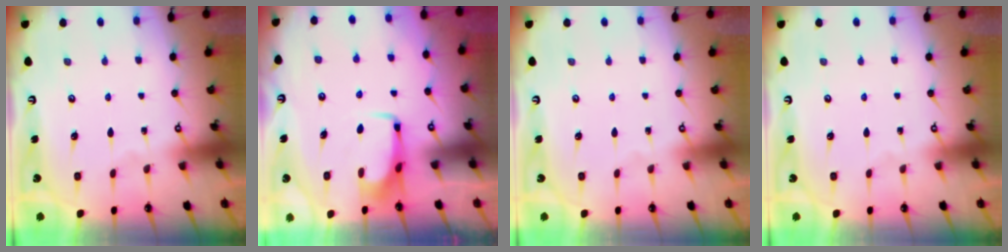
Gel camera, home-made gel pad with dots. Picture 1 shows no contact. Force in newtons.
{"total": 2.9, "press": 2.9, "slide": 0.4}
{"total": 0.0}
{"total": 0.0}